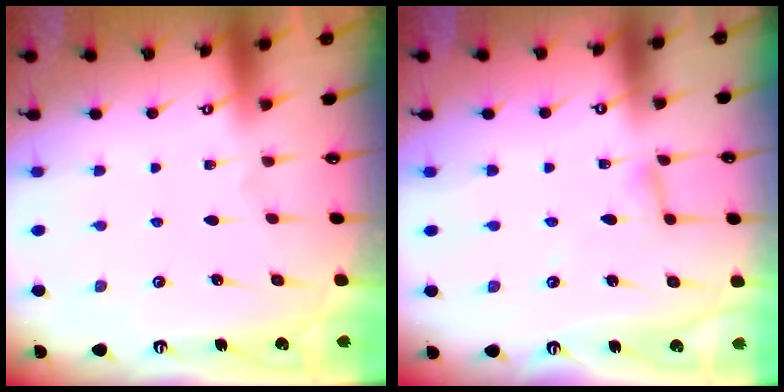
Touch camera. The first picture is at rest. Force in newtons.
{"total": 2.8, "press": 2.8, "slide": 0.2}